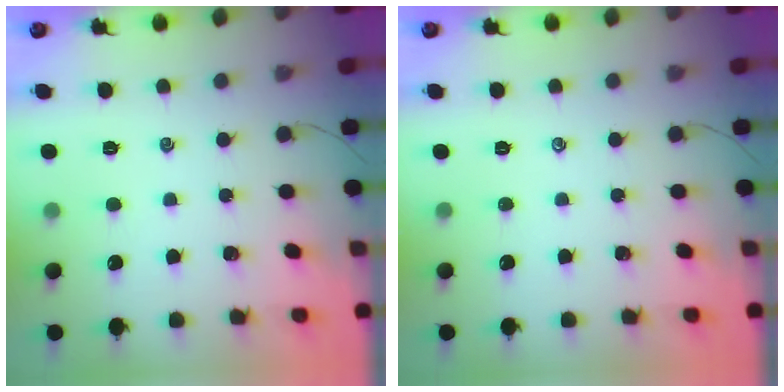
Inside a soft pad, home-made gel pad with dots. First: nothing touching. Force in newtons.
{"total": 0.0}